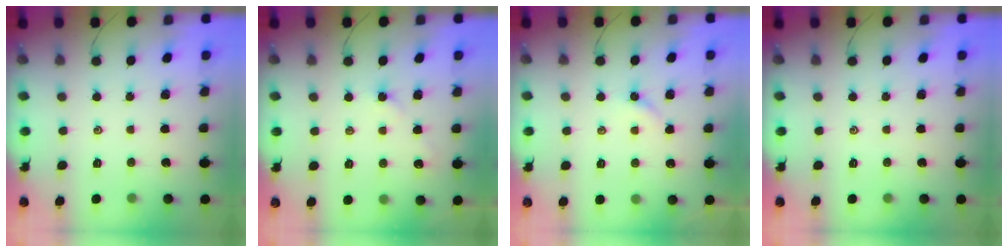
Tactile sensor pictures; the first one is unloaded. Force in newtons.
{"total": 2.2, "press": 2.1, "slide": 0.4}
{"total": 3.5, "press": 3.4, "slide": 0.4}
{"total": 0.0}